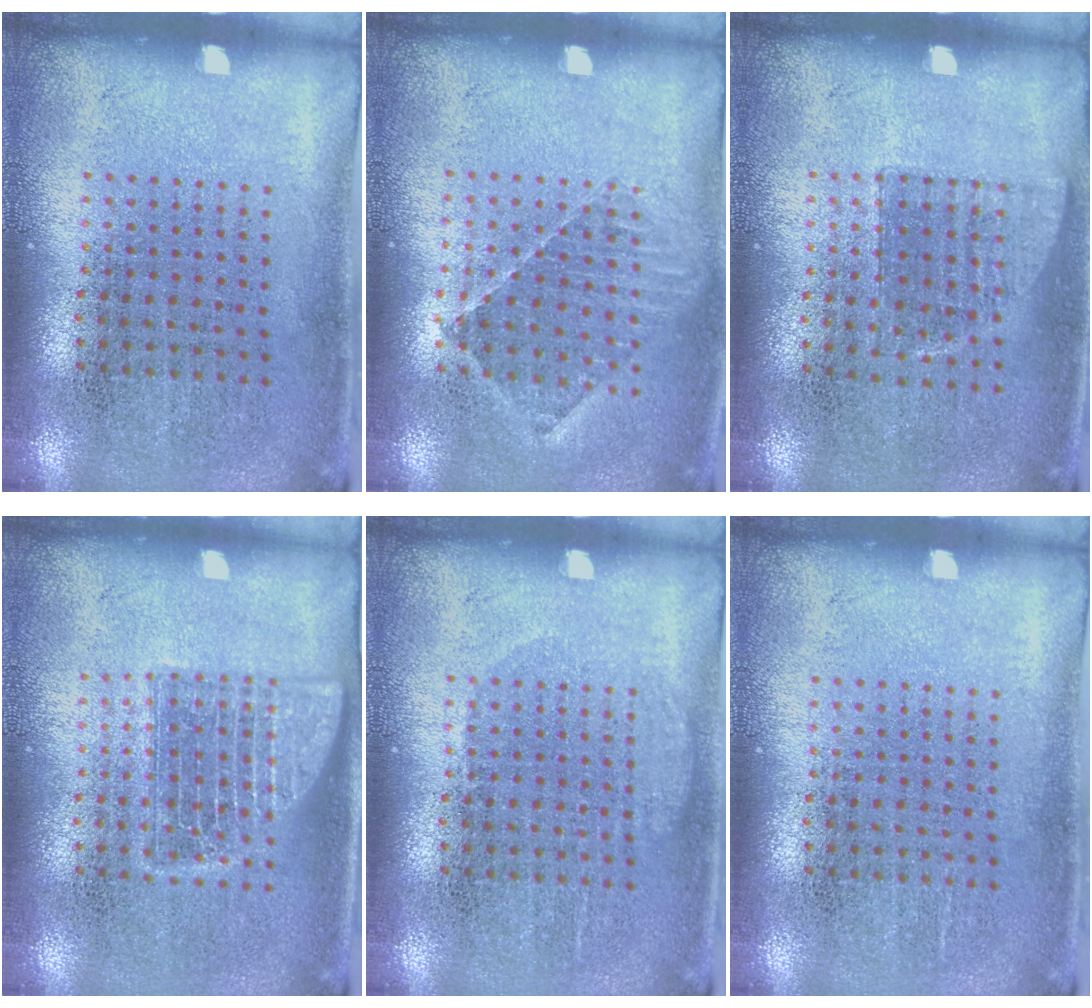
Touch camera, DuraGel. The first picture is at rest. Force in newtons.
{"total": 1.0, "press": 1.0, "slide": 0.3}
{"total": 0.8, "press": 0.7, "slide": 0.3}
{"total": 1.5, "press": 1.5, "slide": 0.3}
{"total": 0.9, "press": 0.9, "slide": 0.3}
{"total": 0.0}